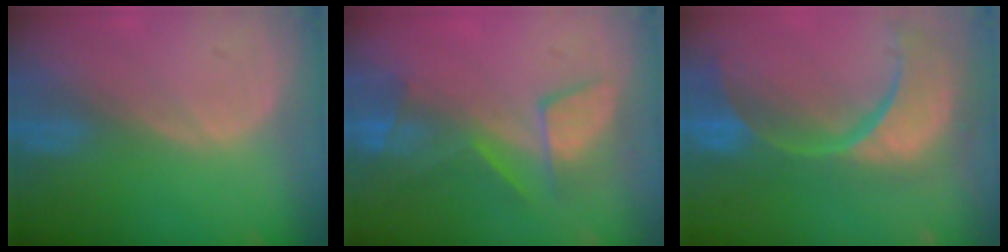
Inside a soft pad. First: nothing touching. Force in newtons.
{"total": 7.7, "press": 7.2, "slide": 2.6}
{"total": 14.8, "press": 11.7, "slide": 9.0}